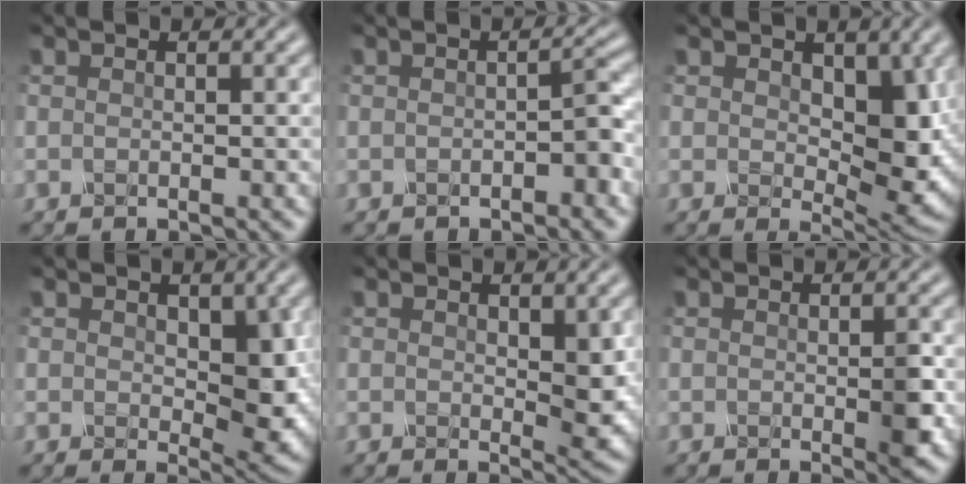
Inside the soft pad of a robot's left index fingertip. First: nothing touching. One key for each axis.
{"total": 1.5, "fx": -1.0, "fy": -0.1, "fz": 1.2, "tx": -0.031, "ty": 0.006, "tz": -0.009}
{"total": 6.5, "fx": 0.4, "fy": 3.6, "fz": 5.4, "tx": -0.094, "ty": -0.011, "tz": 0.019}
{"total": 5.4, "fx": 0.2, "fy": 2.8, "fz": 4.6, "tx": -0.079, "ty": -0.007, "tz": 0.014}
{"total": 2.9, "fx": 0.2, "fy": 1.0, "fz": 2.6, "tx": -0.057, "ty": -0.007, "tz": 0.014}
{"total": 2.1, "fx": -0.5, "fy": 0.2, "fz": 2.0, "tx": -0.051, "ty": -0.008, "tz": 0.000}